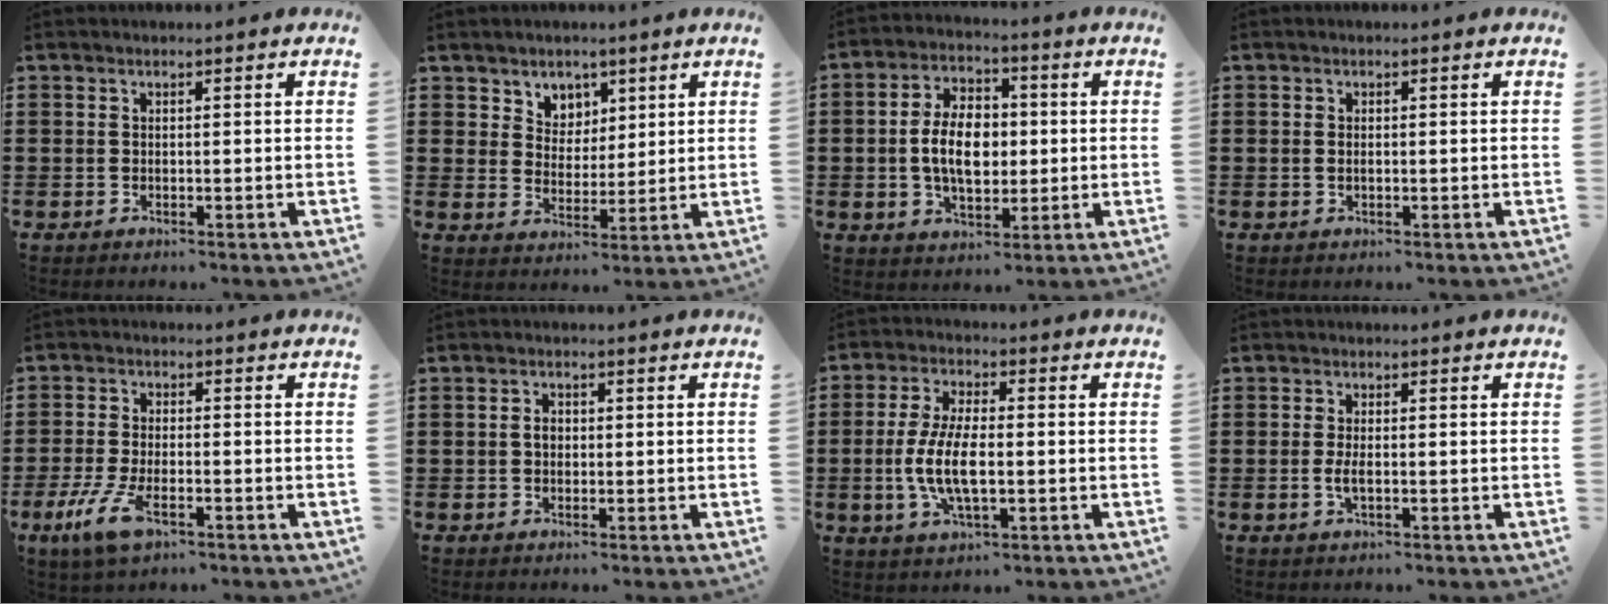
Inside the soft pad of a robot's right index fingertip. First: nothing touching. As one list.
[{"total": 4.7, "force": [3.1, 3.5, -0.2], "torque": [-0.022, 0.005, 0.057]}, {"total": 8.7, "force": [-0.1, 5.5, 6.8], "torque": [-0.136, 0.007, -0.011]}, {"total": 0.8, "force": [0.0, 0.3, 0.7], "torque": [-0.016, 0.000, 0.000]}, {"total": 6.1, "force": [-3.0, 2.2, 4.9], "torque": [-0.120, -0.015, -0.059]}, {"total": 1.6, "force": [0.0, 1.1, 1.1], "torque": [-0.023, 0.006, 0.000]}, {"total": 8.5, "force": [-1.3, 3.3, 7.7], "torque": [-0.167, -0.007, -0.029]}, {"total": 2.3, "force": [-0.4, 0.6, 2.1], "torque": [-0.045, -0.003, -0.010]}]